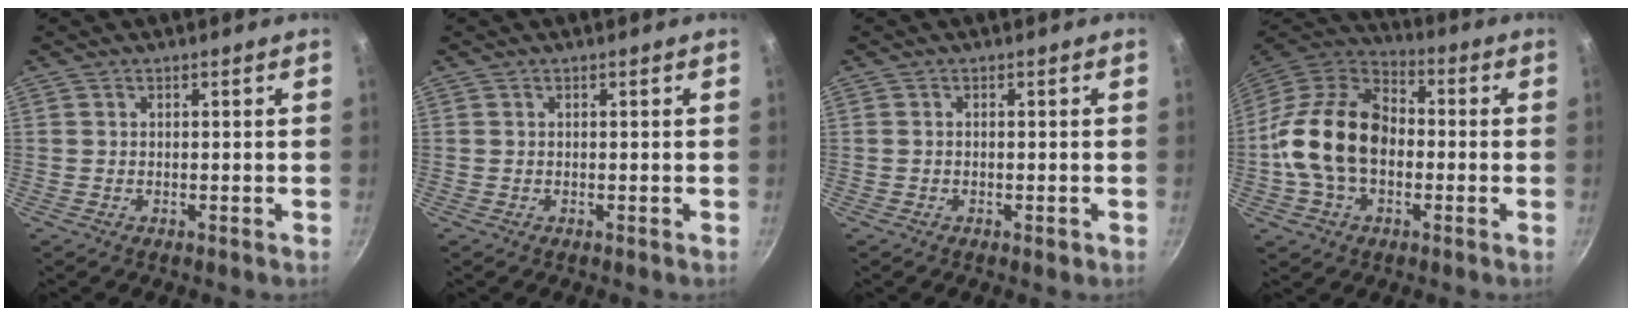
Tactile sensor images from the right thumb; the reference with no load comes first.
{"total": 0.0}
{"total": 1.0, "force": [-0.5, 0.4, 0.8], "torque": [-0.014, 0.003, -0.009]}
{"total": 18.1, "force": [-1.7, 12.4, 13.1], "torque": [-0.210, 0.037, -0.046]}